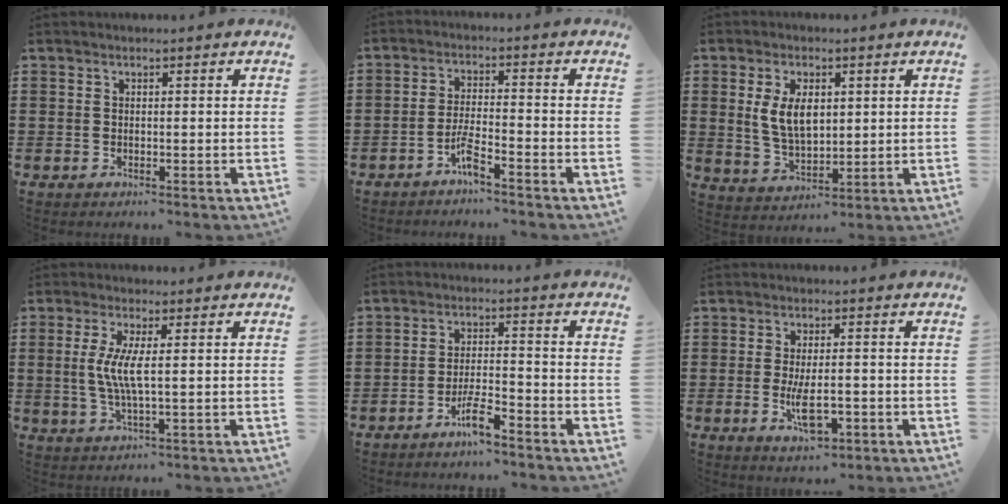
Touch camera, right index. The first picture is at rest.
{"total": 4.1, "force": [-3.1, 0.2, 2.7], "torque": [-0.062, -0.003, -0.062]}
{"total": 6.9, "force": [1.4, 3.8, 5.5], "torque": [-0.116, 0.006, 0.020]}
{"total": 5.3, "force": [0.5, 0.7, 5.3], "torque": [-0.114, -0.010, 0.003]}
{"total": 4.8, "force": [-3.5, 0.7, 3.2], "torque": [-0.068, 0.001, -0.067]}
{"total": 5.5, "force": [-1.6, 2.0, 4.9], "torque": [-0.089, -0.004, -0.032]}